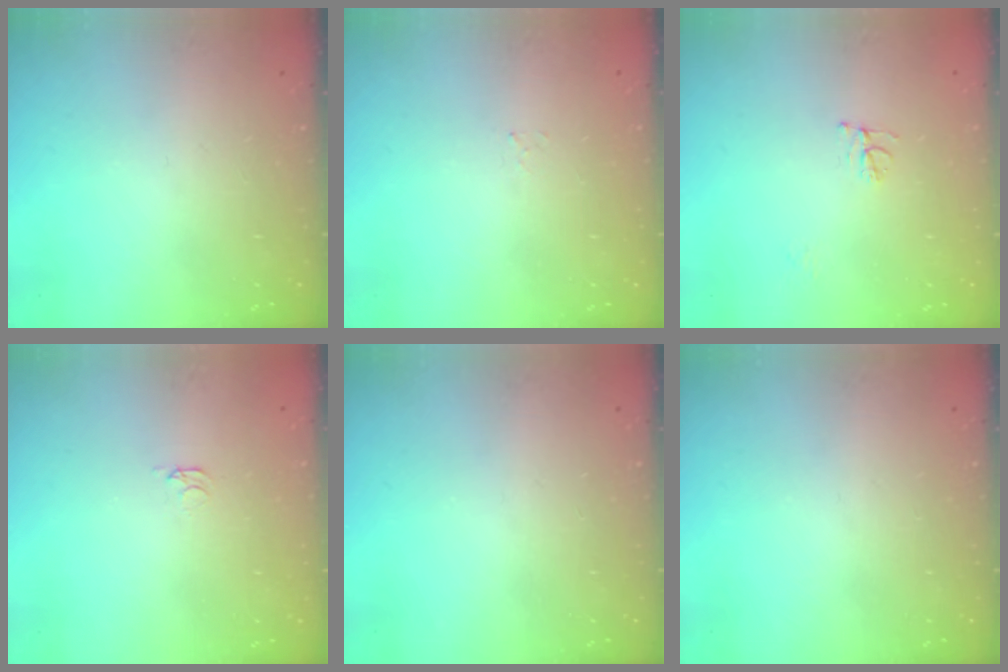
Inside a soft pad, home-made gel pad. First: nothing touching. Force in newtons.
{"total": 1.5, "press": 1.5, "slide": 0.2}
{"total": 4.7, "press": 4.6, "slide": 0.4}
{"total": 1.6, "press": 1.6, "slide": 0.4}
{"total": 0.0}
{"total": 0.0}